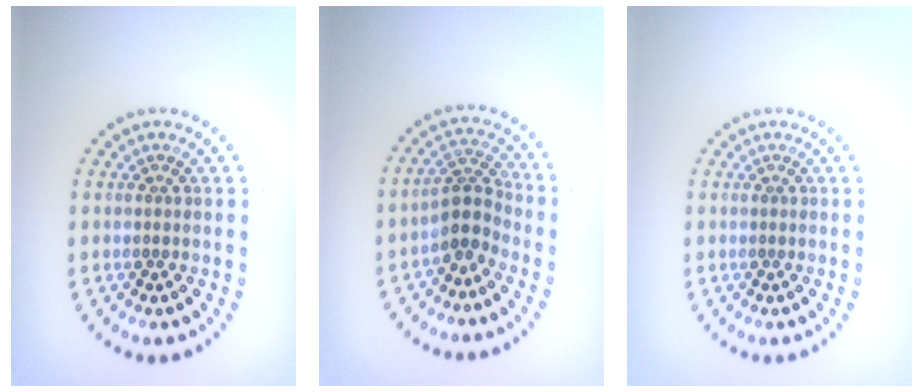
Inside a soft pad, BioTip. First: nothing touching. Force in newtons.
{"total": 3.0, "press": 2.2, "slide": 1.9}
{"total": 0.0}